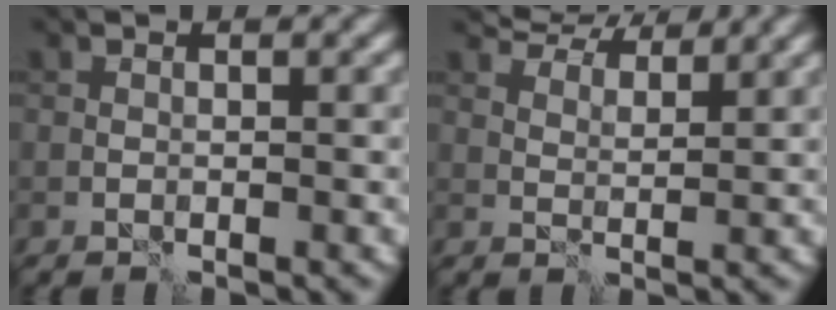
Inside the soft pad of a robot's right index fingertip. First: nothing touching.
{"total": 6.0, "force": [5.3, 1.6, 2.3], "torque": [-0.056, -0.012, 0.100]}